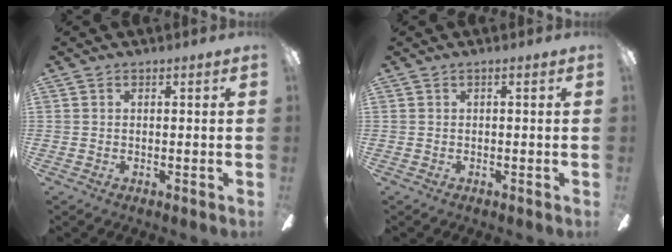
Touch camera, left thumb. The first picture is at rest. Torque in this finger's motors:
{"motor_torque": [-0.16, 0.01, 0.15, -0.10, 0.00]}